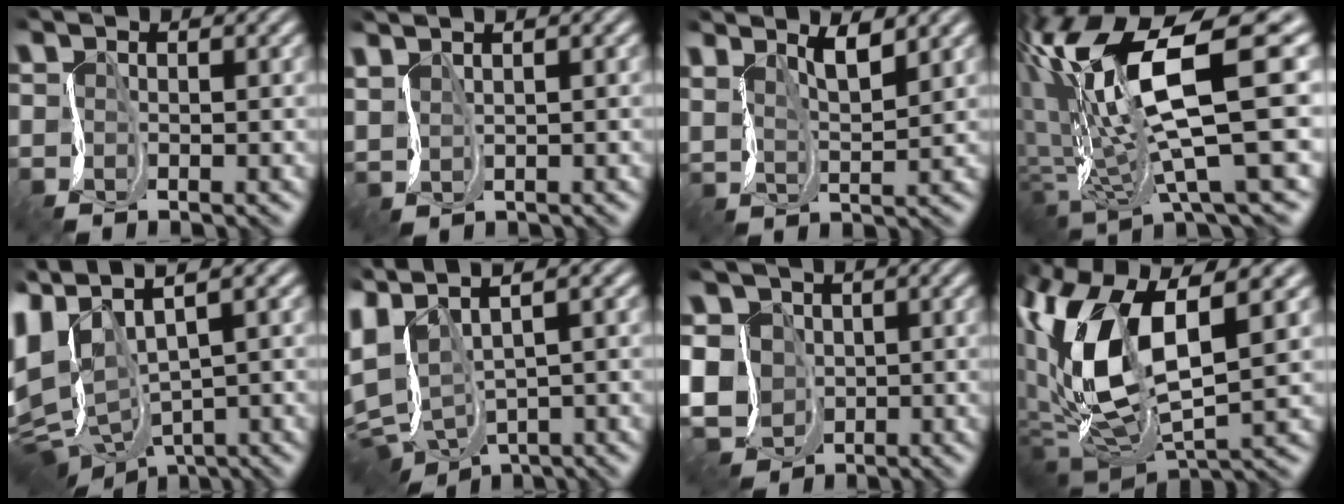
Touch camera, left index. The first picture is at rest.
{"total": 2.4, "force": [1.9, 0.5, 1.3], "torque": [-0.042, 0.009, 0.037]}
{"total": 4.1, "force": [2.6, 0.9, 3.0], "torque": [-0.059, 0.003, 0.043]}
{"total": 14.3, "force": [3.0, 3.5, 13.5], "torque": [-0.269, 0.004, 0.062]}
{"total": 10.1, "force": [1.0, 5.9, 8.2], "torque": [-0.190, -0.002, 0.027]}
{"total": 8.4, "force": [1.2, 4.2, 7.1], "torque": [-0.181, -0.002, 0.040]}
{"total": 9.7, "force": [-1.9, 8.1, 5.0], "torque": [-0.090, 0.001, -0.079]}
{"total": 12.1, "force": [1.1, 5.6, 10.7], "torque": [-0.226, -0.002, 0.022]}